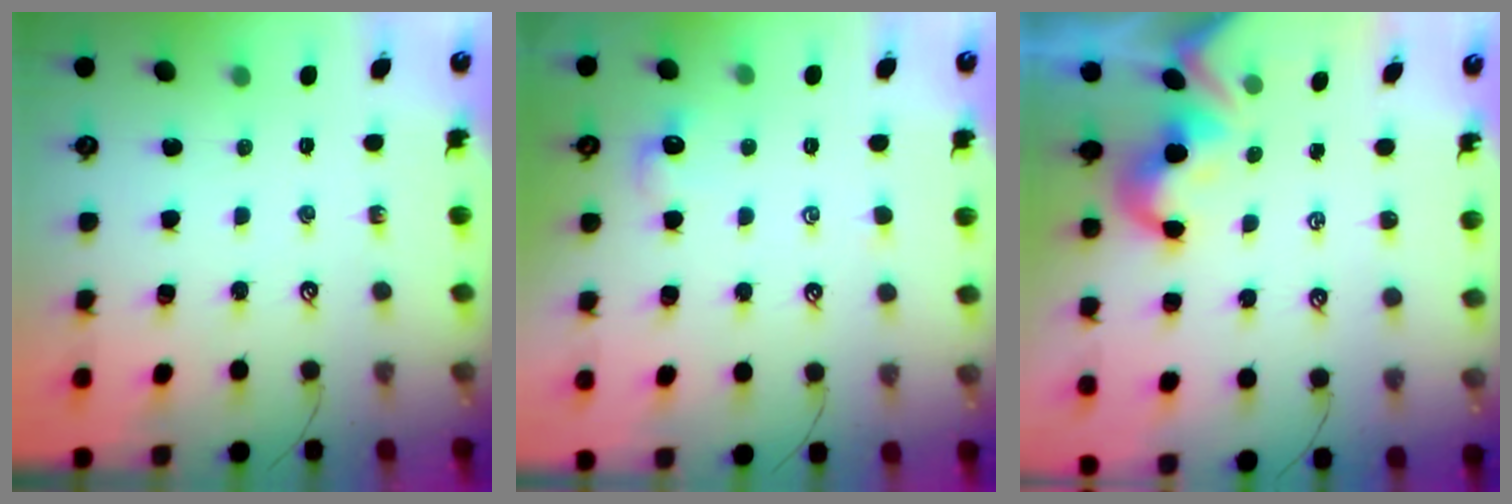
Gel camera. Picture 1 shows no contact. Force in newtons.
{"total": 0.7, "press": 0.2, "slide": 0.6}
{"total": 1.9, "press": 1.9, "slide": 0.3}